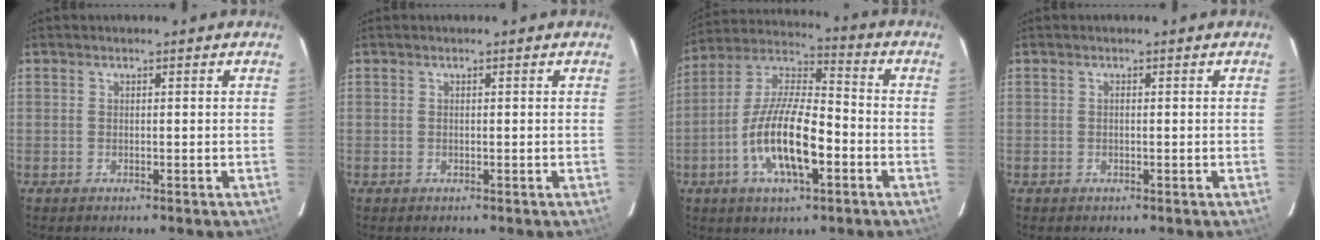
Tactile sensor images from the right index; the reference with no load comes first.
{"total": 0.0}
{"total": 15.6, "force": [-5.2, 5.3, 13.7], "torque": [-0.273, -0.005, -0.098]}
{"total": 0.0}